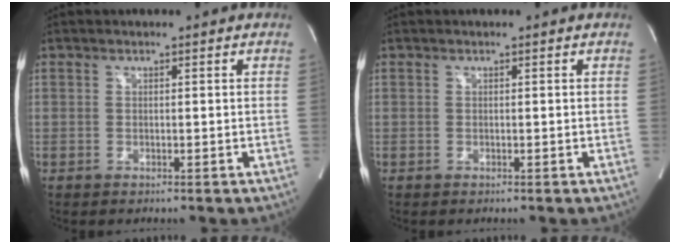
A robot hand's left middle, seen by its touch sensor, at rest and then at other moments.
{"total": 0.0}